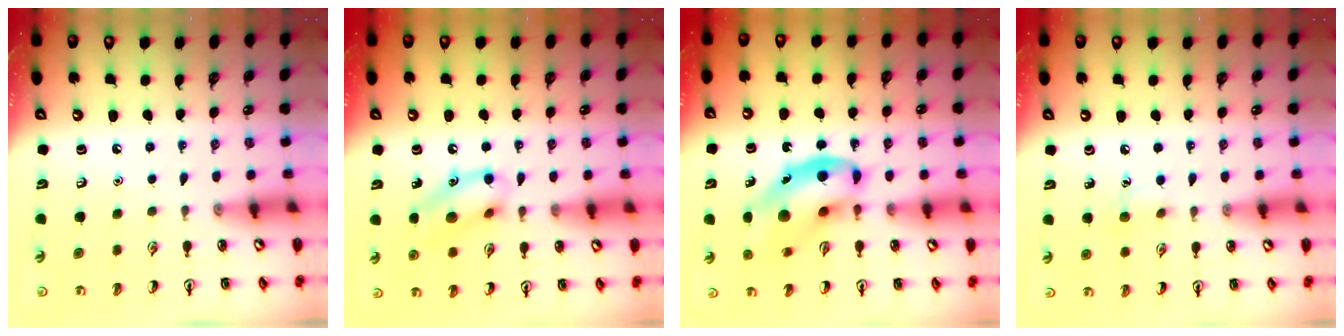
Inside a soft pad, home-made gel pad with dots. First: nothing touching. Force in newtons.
{"total": 12.1, "press": 12.0, "slide": 1.8}
{"total": 13.4, "press": 12.8, "slide": 3.9}
{"total": 6.5, "press": 6.3, "slide": 1.6}